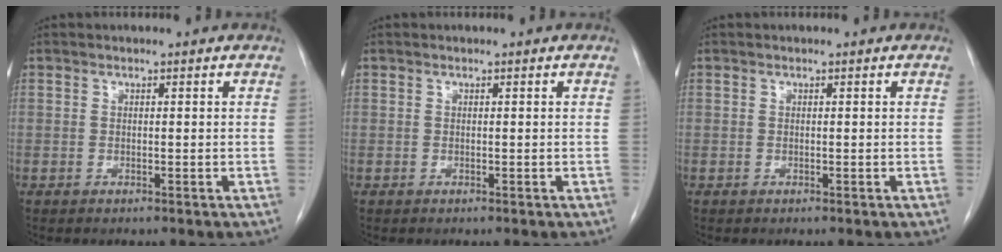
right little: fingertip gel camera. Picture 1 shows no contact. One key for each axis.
{"total": 0.0}
{"total": 0.0}